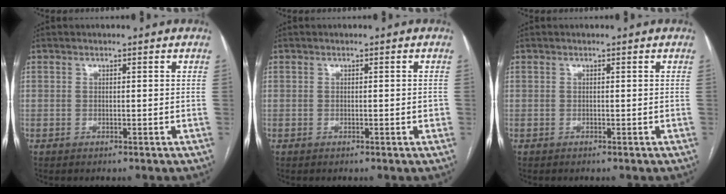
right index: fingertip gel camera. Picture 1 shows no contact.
{"total": 1.3, "force": [-0.2, 0.3, 1.2], "torque": [-0.019, 0.000, 0.000]}
{"total": 0.0}